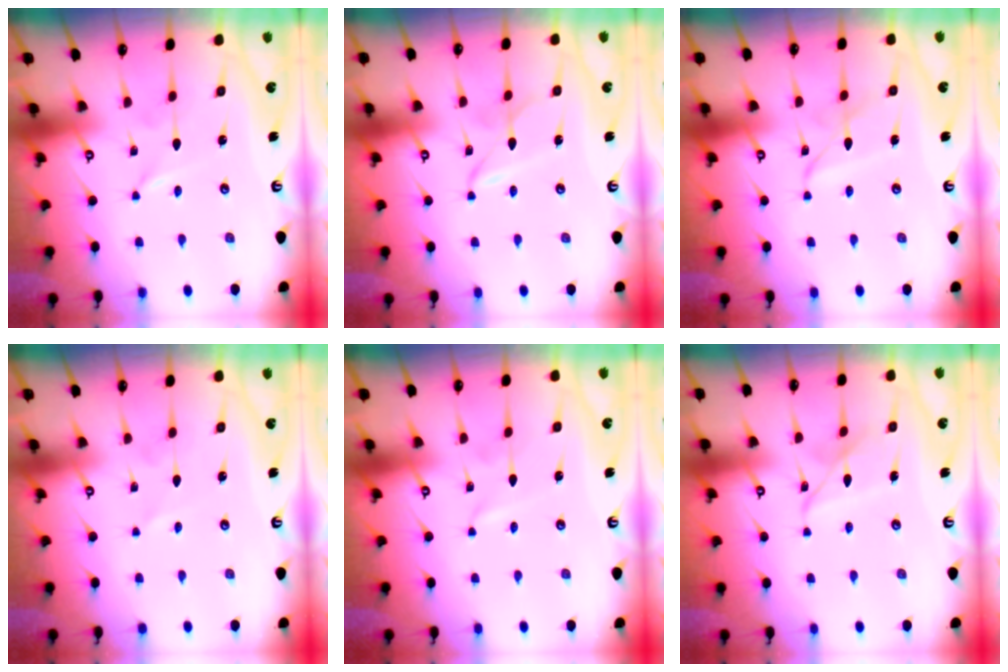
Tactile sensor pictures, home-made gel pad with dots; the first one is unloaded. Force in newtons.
{"total": 3.5, "press": 3.5, "slide": 0.3}
{"total": 3.8, "press": 3.8, "slide": 0.3}
{"total": 0.9, "press": 0.9, "slide": 0.2}
{"total": 1.0, "press": 1.0, "slide": 0.0}
{"total": 8.4, "press": 8.3, "slide": 0.7}